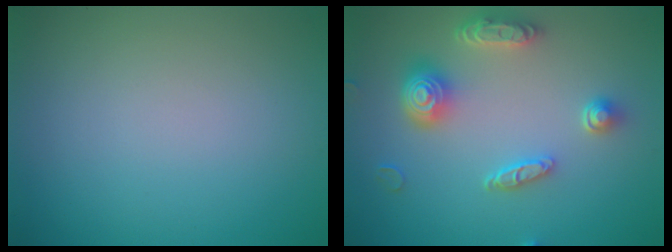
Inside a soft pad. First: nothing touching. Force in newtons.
{"total": 4.8, "press": 3.9, "slide": 2.8}